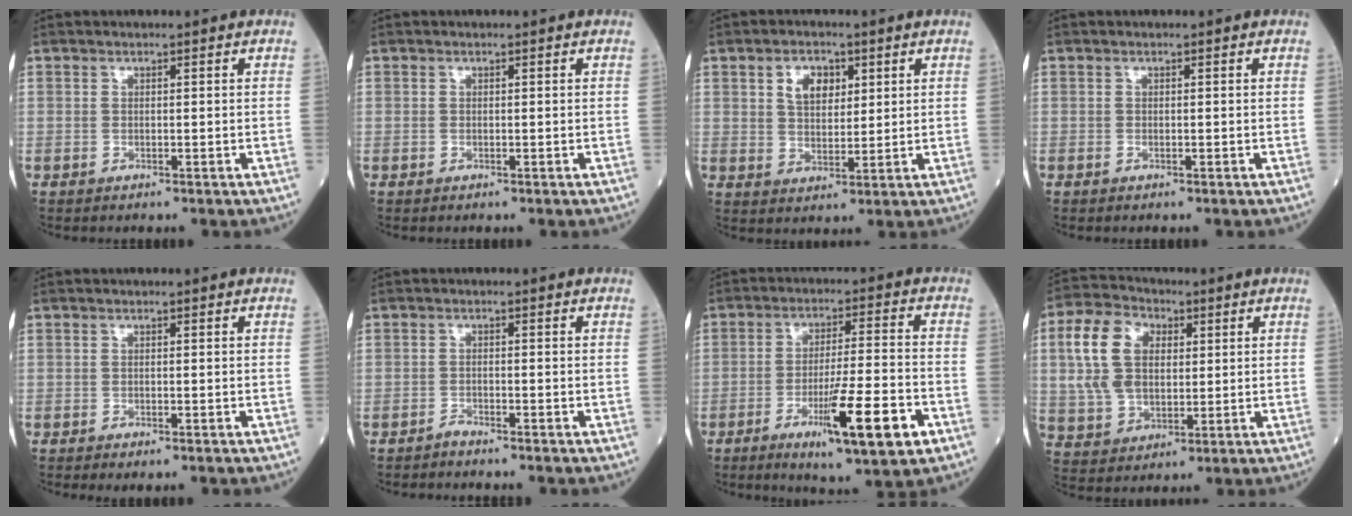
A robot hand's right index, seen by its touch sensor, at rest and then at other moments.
{"total": 0.0}
{"total": 5.3, "force": [2.3, 3.2, 3.5], "torque": [-0.064, 0.008, 0.046]}
{"total": 0.0}
{"total": 1.1, "force": [-0.8, 0.1, 0.7], "torque": [-0.008, -0.003, -0.010]}
{"total": 1.0, "force": [-1.0, -0.2, 0.0], "torque": [0.002, -0.002, -0.016]}
{"total": 12.6, "force": [-5.7, 0.7, 11.3], "torque": [-0.184, -0.020, -0.086]}
{"total": 11.3, "force": [3.0, 7.6, 7.8], "torque": [-0.186, 0.030, 0.061]}